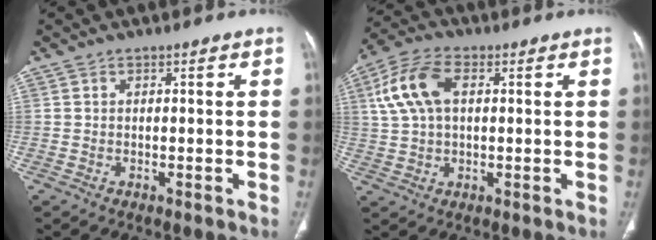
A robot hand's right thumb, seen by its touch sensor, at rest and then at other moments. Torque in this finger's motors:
{"motor_torque": [-1.03, 0.74, 0.39, -0.34, 0.11]}